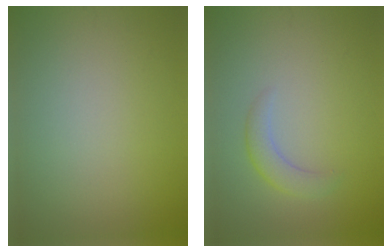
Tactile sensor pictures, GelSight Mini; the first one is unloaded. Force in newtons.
{"total": 2.1, "press": 2.1, "slide": 0.1}